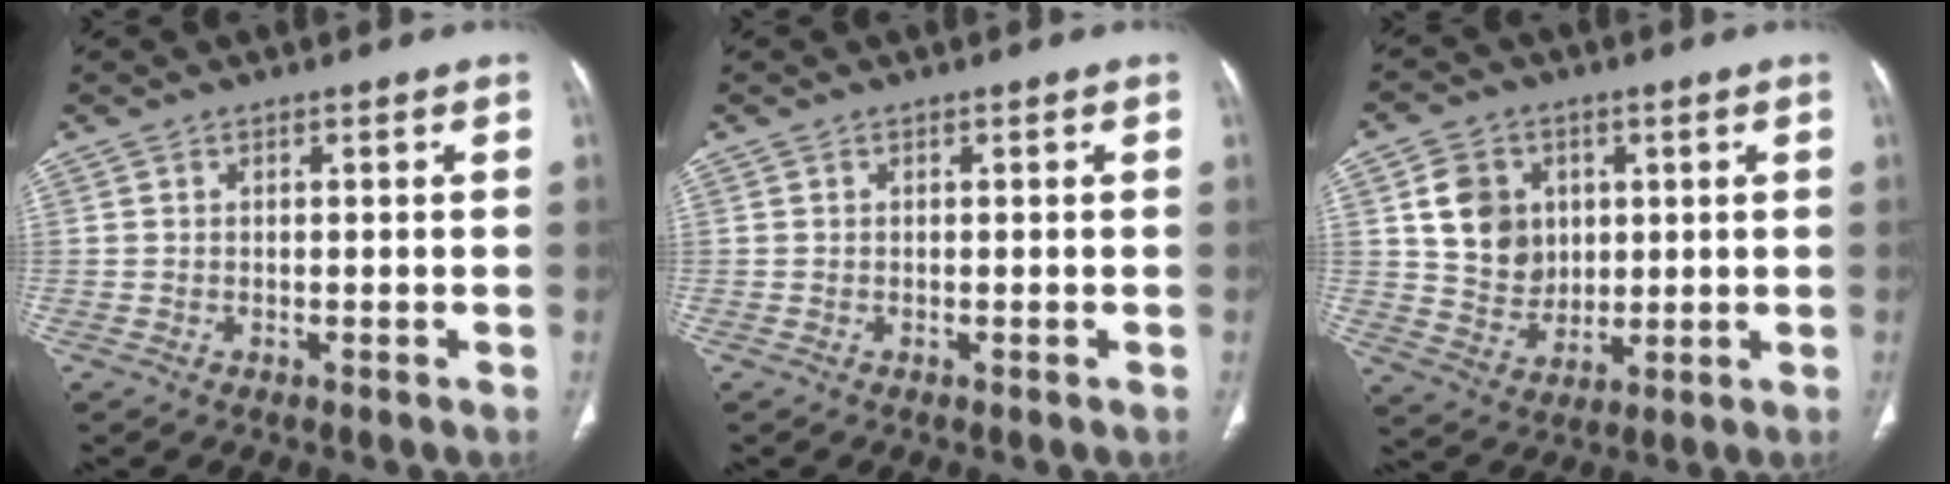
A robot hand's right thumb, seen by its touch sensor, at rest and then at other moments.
{"total": 0.0}
{"total": 10.8, "force": [2.9, 9.1, 5.0], "torque": [-0.053, -0.015, 0.062]}